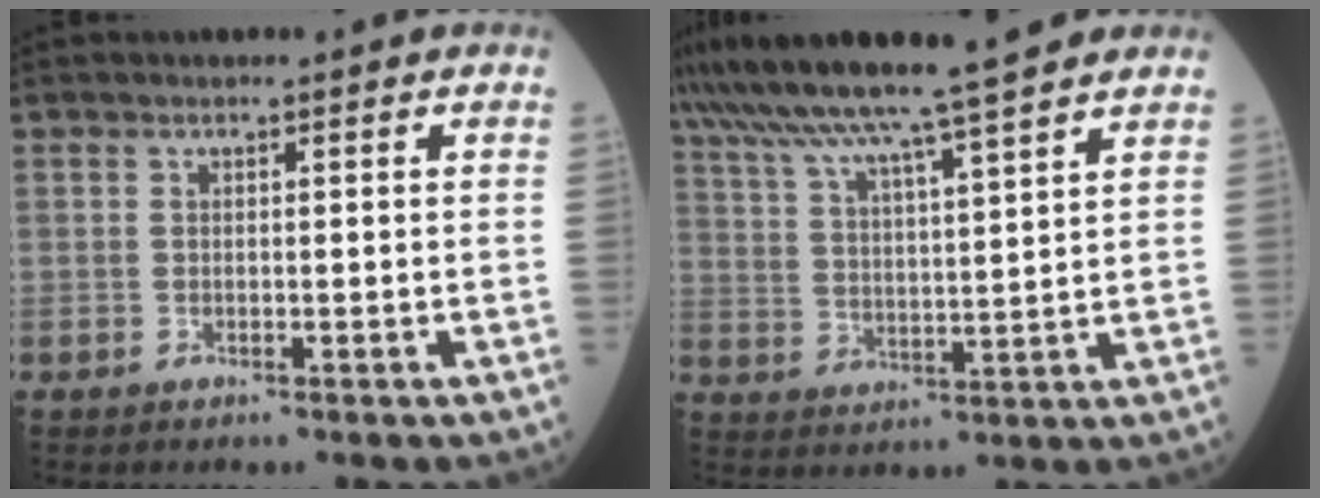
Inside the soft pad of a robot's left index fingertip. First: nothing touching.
{"total": 18.2, "force": [15.4, 0.0, 9.8], "torque": [-0.176, 0.032, 0.243]}